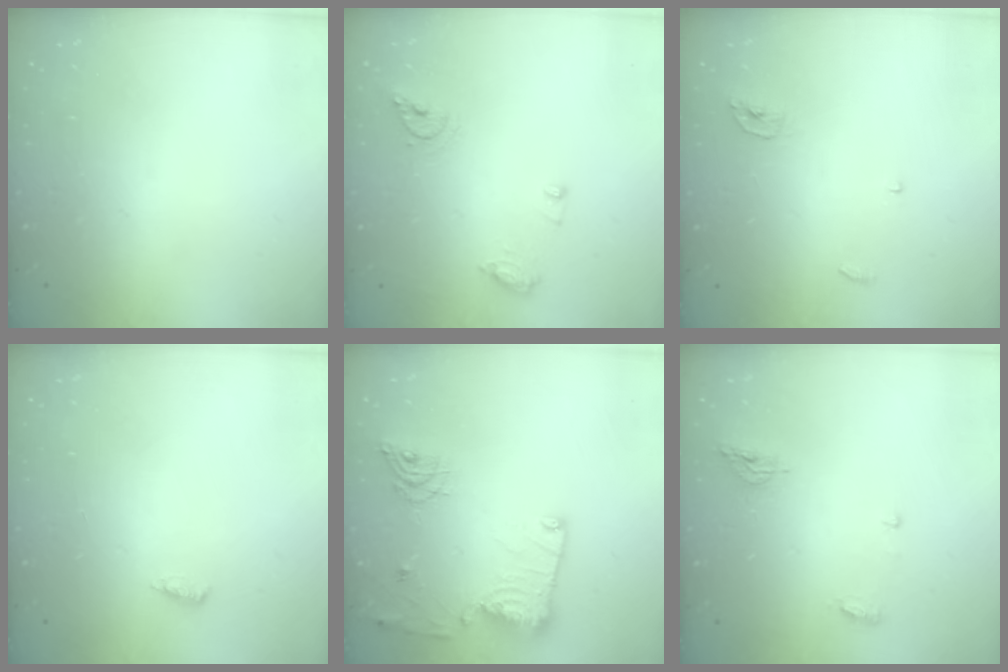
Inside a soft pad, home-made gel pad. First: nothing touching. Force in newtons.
{"total": 8.3, "press": 8.2, "slide": 0.9}
{"total": 3.7, "press": 3.6, "slide": 0.3}
{"total": 3.4, "press": 3.0, "slide": 1.7}
{"total": 15.8, "press": 15.7, "slide": 0.9}
{"total": 9.0, "press": 5.9, "slide": 6.9}